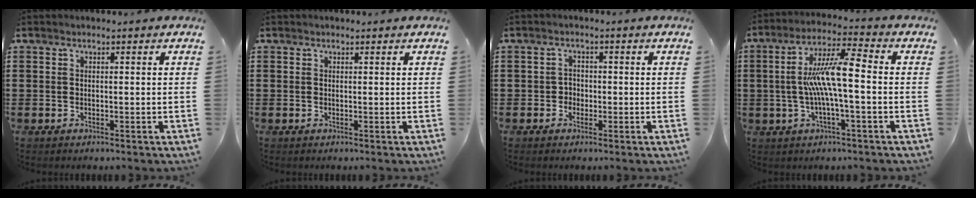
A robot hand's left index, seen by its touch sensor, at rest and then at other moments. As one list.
[{"total": 0.0}, {"total": 1.8, "force": [-0.6, 1.6, 0.4], "torque": [-0.015, 0.004, -0.016]}, {"total": 9.8, "force": [-0.4, 1.5, 9.7], "torque": [-0.202, -0.003, -0.018]}]